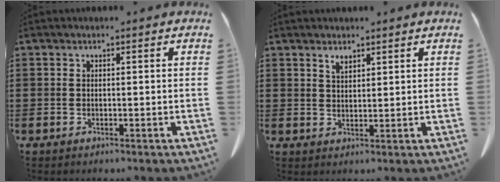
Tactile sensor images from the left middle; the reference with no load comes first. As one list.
[{"total": 1.9, "force": [1.5, 0.6, 0.9], "torque": [-0.013, -0.002, 0.027]}]